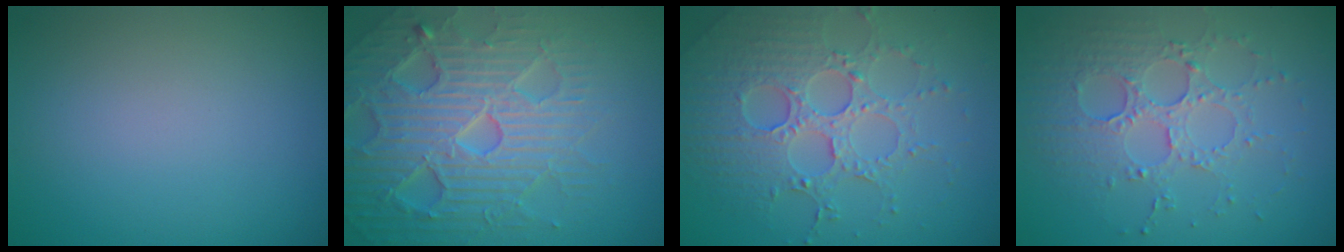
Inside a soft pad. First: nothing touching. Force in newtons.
{"total": 7.2, "press": 7.0, "slide": 1.4}
{"total": 5.6, "press": 4.8, "slide": 2.9}
{"total": 3.9, "press": 3.6, "slide": 1.4}